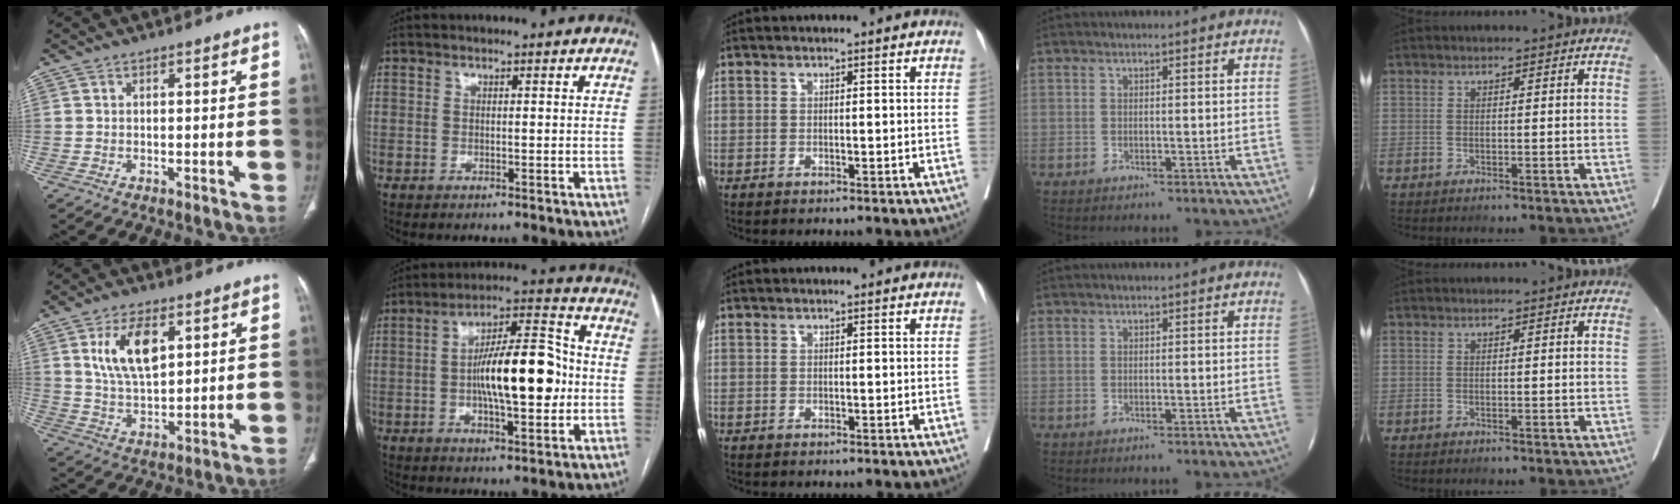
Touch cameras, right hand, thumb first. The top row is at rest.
{"thumb": {"total": 10.9, "force": [4.0, 5.7, 8.4], "torque": [-0.142, -0.014, 0.080]}, "index": {"total": 14.9, "force": [-1.1, 4.2, 14.2], "torque": [-0.240, 0.022, -0.016]}}